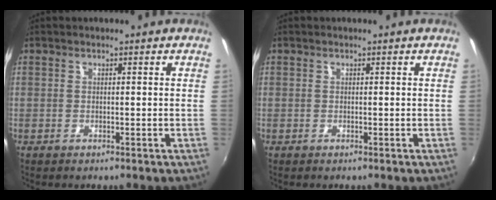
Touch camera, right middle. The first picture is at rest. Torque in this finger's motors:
{"motor_torque": [-0.01, 0.00, 0.00, 0.00]}